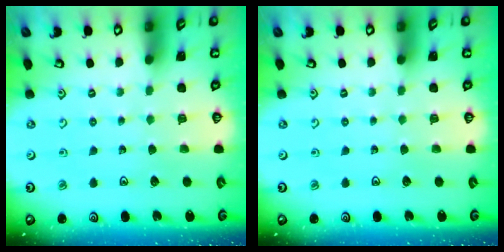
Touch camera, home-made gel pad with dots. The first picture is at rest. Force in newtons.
{"total": 0.0}